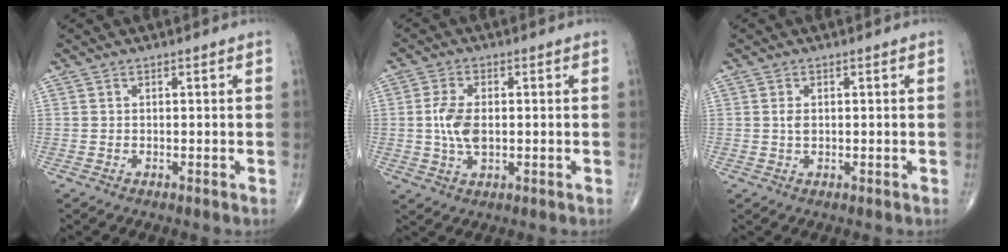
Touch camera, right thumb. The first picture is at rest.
{"total": 6.3, "force": [0.0, 3.5, 5.3], "torque": [-0.110, 0.000, -0.002]}
{"total": 1.4, "force": [0.1, 0.9, 1.1], "torque": [-0.018, 0.000, 0.003]}